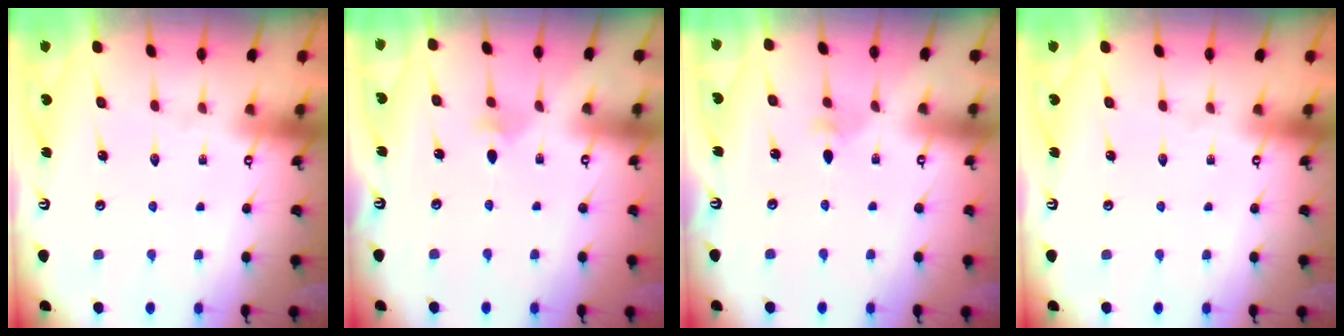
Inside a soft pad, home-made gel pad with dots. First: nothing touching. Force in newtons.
{"total": 3.0, "press": 2.9, "slide": 0.7}
{"total": 2.2, "press": 2.2, "slide": 0.5}
{"total": 0.0}